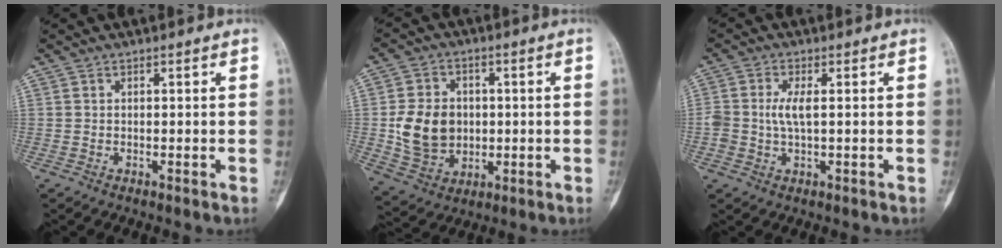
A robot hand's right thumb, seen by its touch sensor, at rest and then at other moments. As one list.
[{"total": 11.6, "force": [0.0, 9.4, 6.9], "torque": [-0.099, 0.001, 0.010]}, {"total": 3.8, "force": [0.1, 1.5, 3.5], "torque": [-0.090, 0.005, 0.005]}]